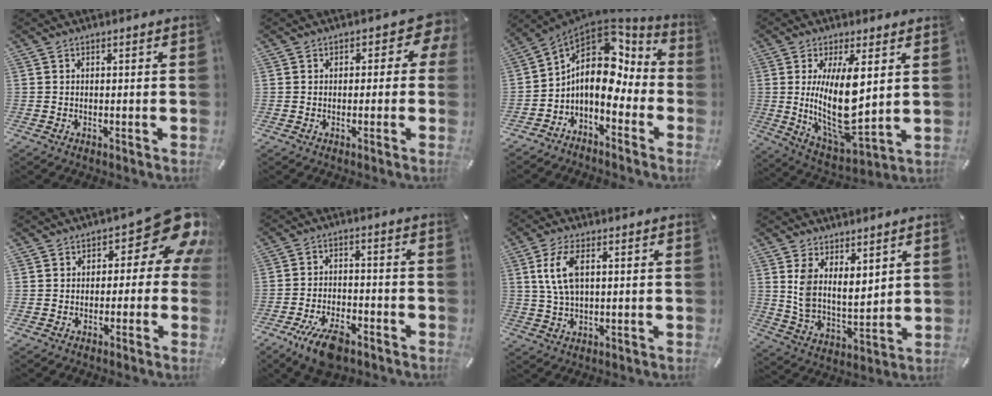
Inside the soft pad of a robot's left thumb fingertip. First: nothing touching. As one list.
[{"total": 6.3, "force": [1.7, 4.3, 4.3], "torque": [-0.043, -0.013, 0.026]}, {"total": 12.8, "force": [1.0, 9.0, 9.1], "torque": [-0.156, -0.023, 0.016]}, {"total": 17.0, "force": [3.0, 6.5, 15.4], "torque": [-0.290, -0.033, 0.048]}, {"total": 14.2, "force": [5.4, 8.3, 10.2], "torque": [-0.122, -0.040, 0.090]}, {"total": 9.0, "force": [-5.7, 4.1, 5.6], "torque": [-0.112, 0.024, -0.103]}, {"total": 8.0, "force": [2.2, 3.8, 6.7], "torque": [-0.154, 0.000, 0.035]}, {"total": 7.9, "force": [5.6, 4.1, 3.8], "torque": [-0.079, -0.033, 0.106]}]